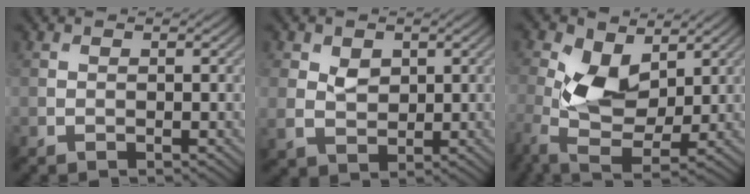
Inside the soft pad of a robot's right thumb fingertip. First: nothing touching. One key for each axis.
{"total": 3.1, "fx": 1.1, "fy": 2.3, "fz": 1.8, "tx": -0.039, "ty": -0.004, "tz": 0.019}
{"total": 9.3, "fx": 1.5, "fy": 5.2, "fz": 7.6, "tx": -0.182, "ty": 0.002, "tz": 0.020}